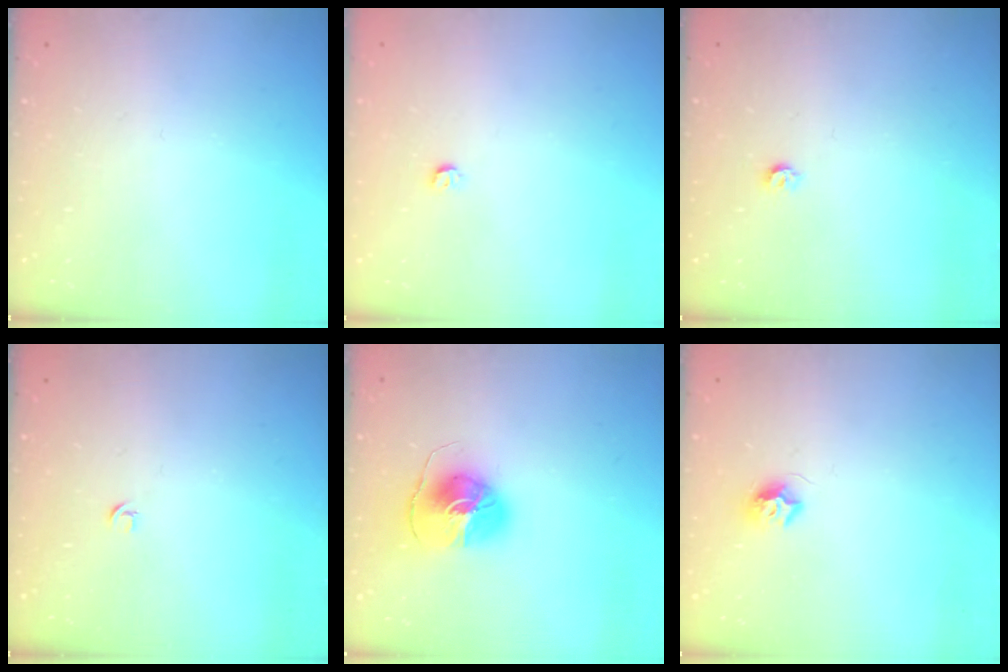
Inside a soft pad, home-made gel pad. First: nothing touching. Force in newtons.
{"total": 3.2, "press": 3.2, "slide": 0.6}
{"total": 3.0, "press": 3.0, "slide": 0.5}
{"total": 2.7, "press": 2.6, "slide": 0.6}
{"total": 9.1, "press": 9.1, "slide": 0.5}
{"total": 7.4, "press": 7.4, "slide": 0.4}